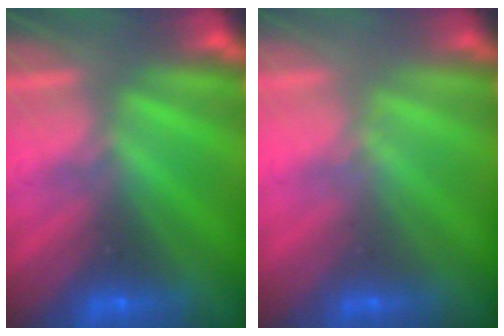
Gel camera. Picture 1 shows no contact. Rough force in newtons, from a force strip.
{"total": 2.1}